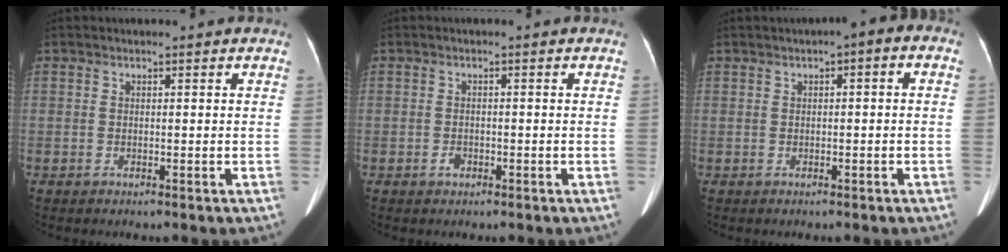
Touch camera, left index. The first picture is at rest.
{"total": 1.3, "force": [-0.8, 0.9, 0.6], "torque": [-0.013, 0.002, -0.010]}
{"total": 2.8, "force": [0.3, 0.8, 2.6], "torque": [-0.029, 0.020, -0.005]}